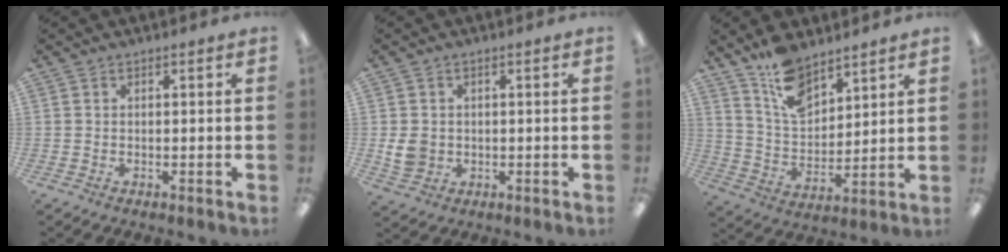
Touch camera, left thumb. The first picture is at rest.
{"total": 5.0, "force": [0.1, 4.3, 2.5], "torque": [-0.035, 0.001, 0.003]}
{"total": 11.9, "force": [8.8, 5.8, 5.6], "torque": [-0.105, -0.047, 0.165]}